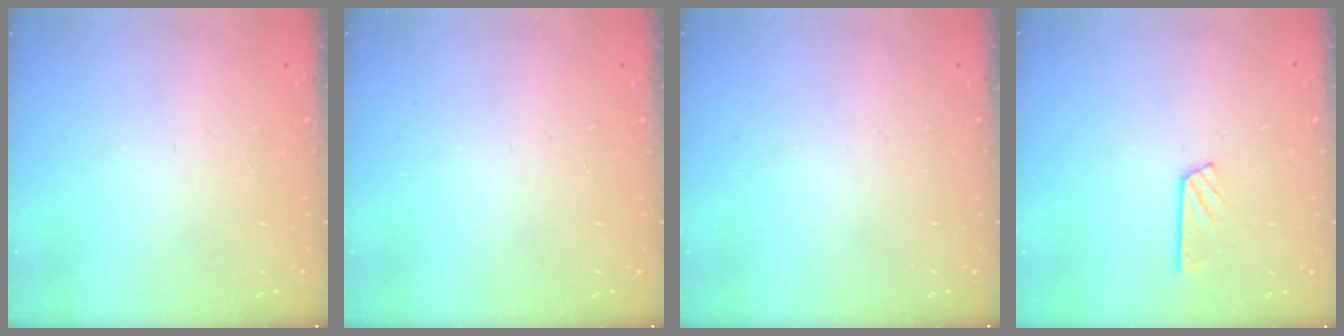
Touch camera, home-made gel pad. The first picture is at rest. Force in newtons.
{"total": 0.0}
{"total": 0.0}
{"total": 3.1, "press": 3.1, "slide": 0.3}